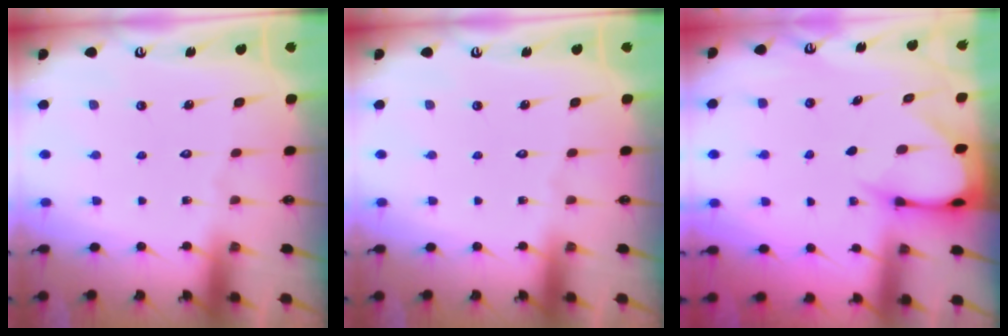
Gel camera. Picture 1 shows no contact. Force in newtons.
{"total": 0.0}
{"total": 3.9, "press": 3.9, "slide": 0.6}